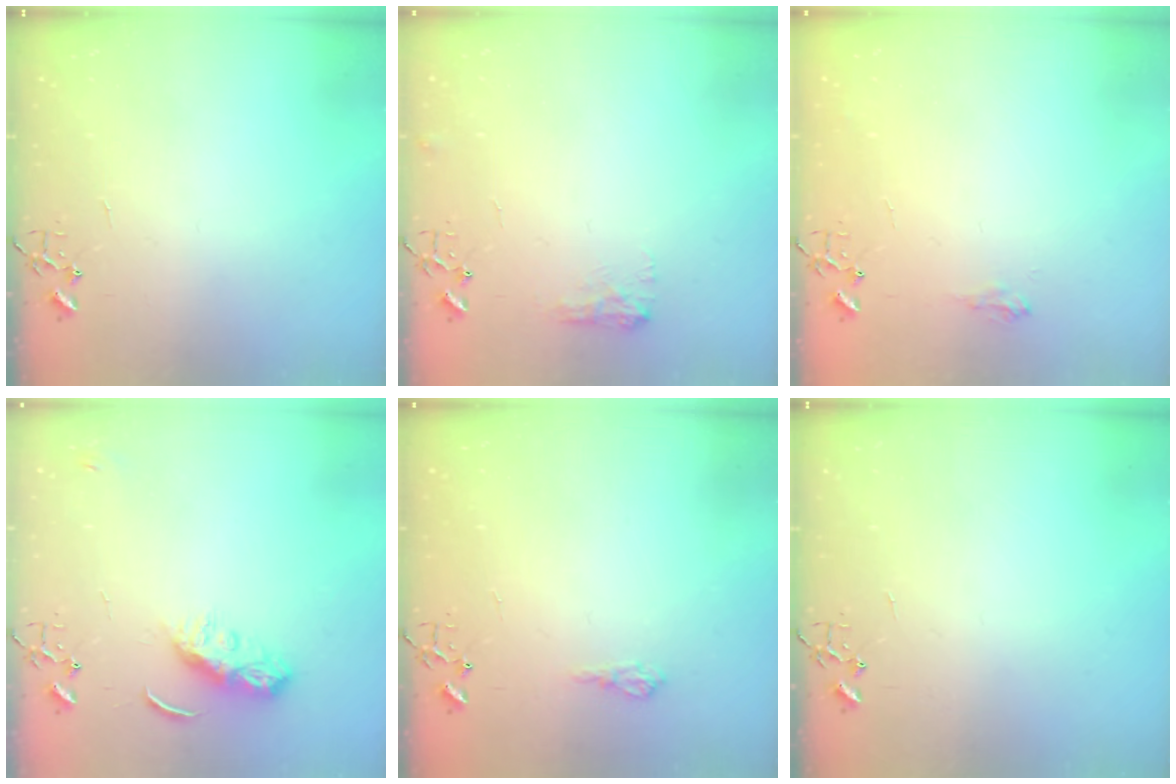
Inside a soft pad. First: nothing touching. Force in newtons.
{"total": 7.9, "press": 7.9, "slide": 0.1}
{"total": 7.9, "press": 7.8, "slide": 1.0}
{"total": 8.4, "press": 8.4, "slide": 0.6}
{"total": 6.7, "press": 6.7, "slide": 0.9}
{"total": 0.0}